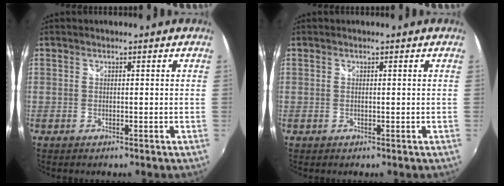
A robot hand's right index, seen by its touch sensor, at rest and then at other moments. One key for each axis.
{"total": 0.0}